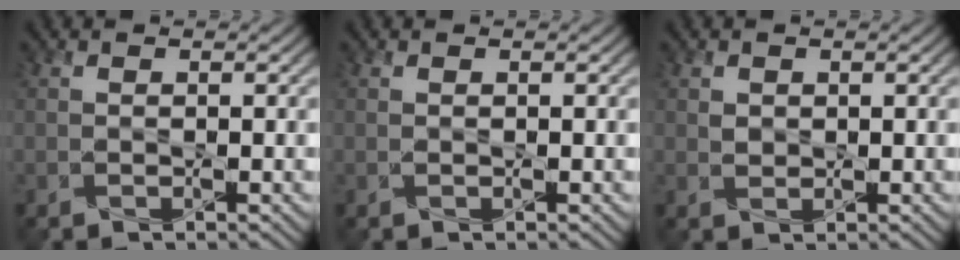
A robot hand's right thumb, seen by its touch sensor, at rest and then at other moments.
{"total": 0.0}
{"total": 1.1, "force": [0.5, 0.9, 0.4], "torque": [-0.012, -0.002, 0.012]}